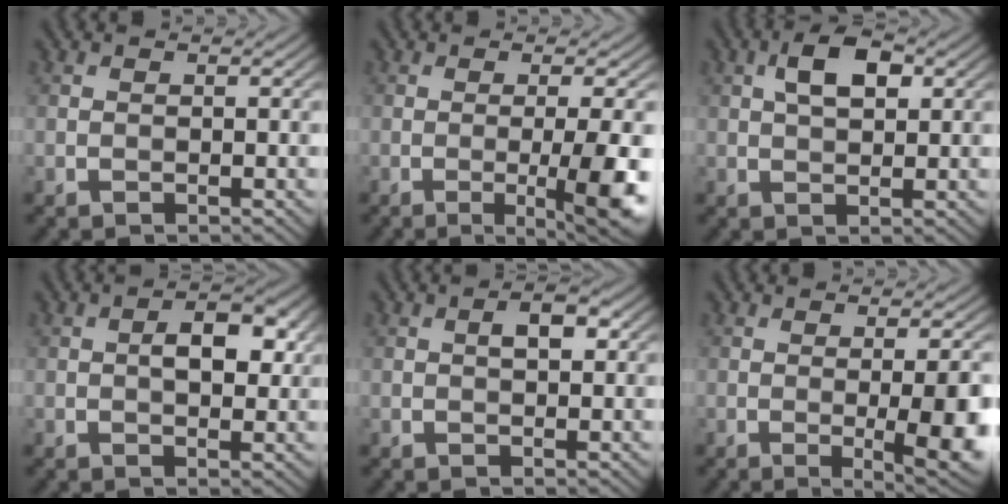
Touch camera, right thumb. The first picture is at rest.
{"total": 7.6, "force": [-1.7, 1.1, 7.3], "torque": [-0.111, -0.002, -0.025]}
{"total": 4.9, "force": [1.6, 2.4, 4.0], "torque": [-0.078, 0.008, 0.024]}
{"total": 4.8, "force": [0.7, 2.5, 4.1], "torque": [-0.063, 0.001, 0.008]}
{"total": 2.7, "force": [0.6, 1.2, 2.3], "torque": [-0.033, 0.003, 0.007]}
{"total": 7.8, "force": [-1.2, 1.8, 7.5], "torque": [-0.105, -0.008, -0.008]}